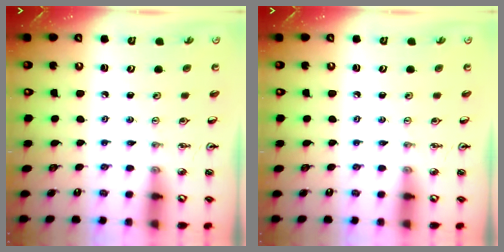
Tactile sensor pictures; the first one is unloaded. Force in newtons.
{"total": 0.0}